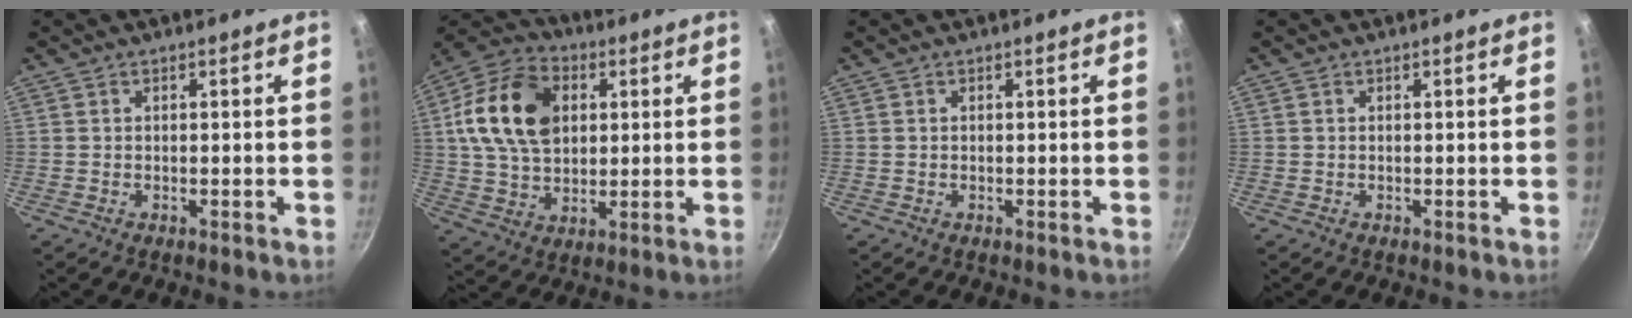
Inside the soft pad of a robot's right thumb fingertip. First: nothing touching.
{"total": 17.4, "force": [3.7, 12.1, 12.0], "torque": [-0.197, 0.006, 0.058]}
{"total": 0.0}
{"total": 0.0}